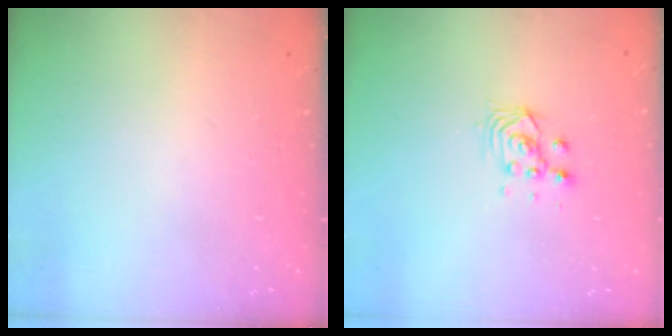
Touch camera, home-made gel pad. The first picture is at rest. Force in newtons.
{"total": 2.8, "press": 2.8, "slide": 0.2}